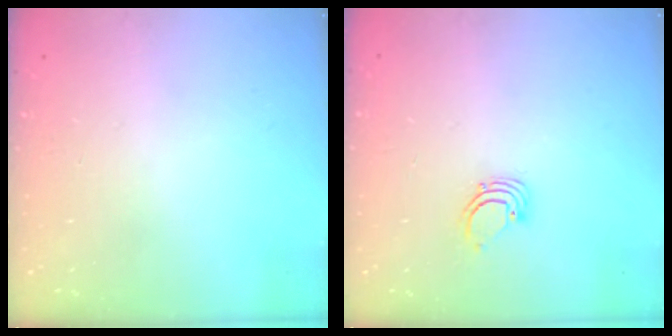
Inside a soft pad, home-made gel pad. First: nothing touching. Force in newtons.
{"total": 2.2, "press": 2.2, "slide": 0.2}